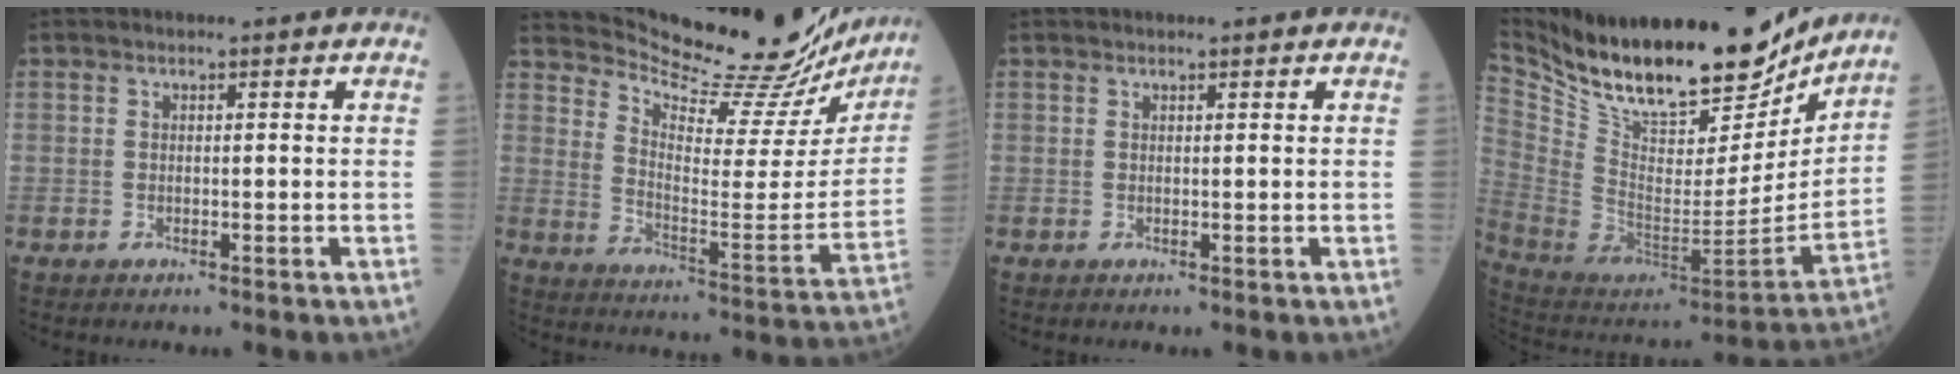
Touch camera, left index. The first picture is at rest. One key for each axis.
{"total": 24.9, "fx": 23.6, "fy": 3.8, "fz": 6.9, "tx": -0.111, "ty": -0.089, "tz": 0.306}
{"total": 0.5, "fx": 0.5, "fy": 0.0, "fz": 0.2, "tx": -0.007, "ty": 0.006, "tz": 0.009}
{"total": 26.4, "fx": 21.4, "fy": 8.2, "fz": 13.2, "tx": -0.247, "ty": -0.025, "tz": 0.344}